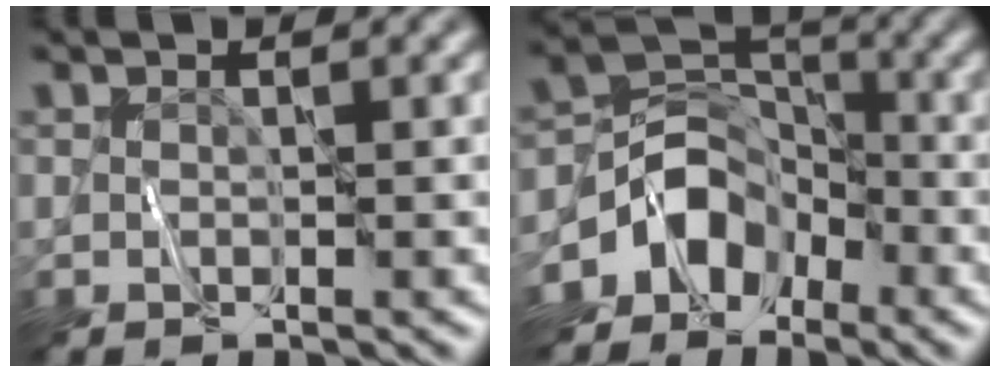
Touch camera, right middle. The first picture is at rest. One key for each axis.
{"total": 6.5, "fx": -3.6, "fy": 4.7, "fz": 2.7, "tx": -0.035, "ty": -0.001, "tz": -0.076}